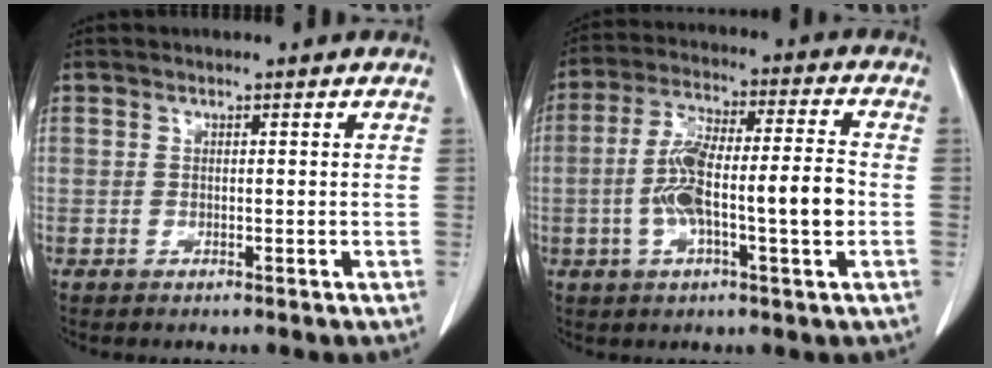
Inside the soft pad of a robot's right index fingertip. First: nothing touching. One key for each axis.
{"total": 12.3, "fx": -2.2, "fy": 1.8, "fz": 11.9, "tx": -0.223, "ty": 0.020, "tz": -0.040}